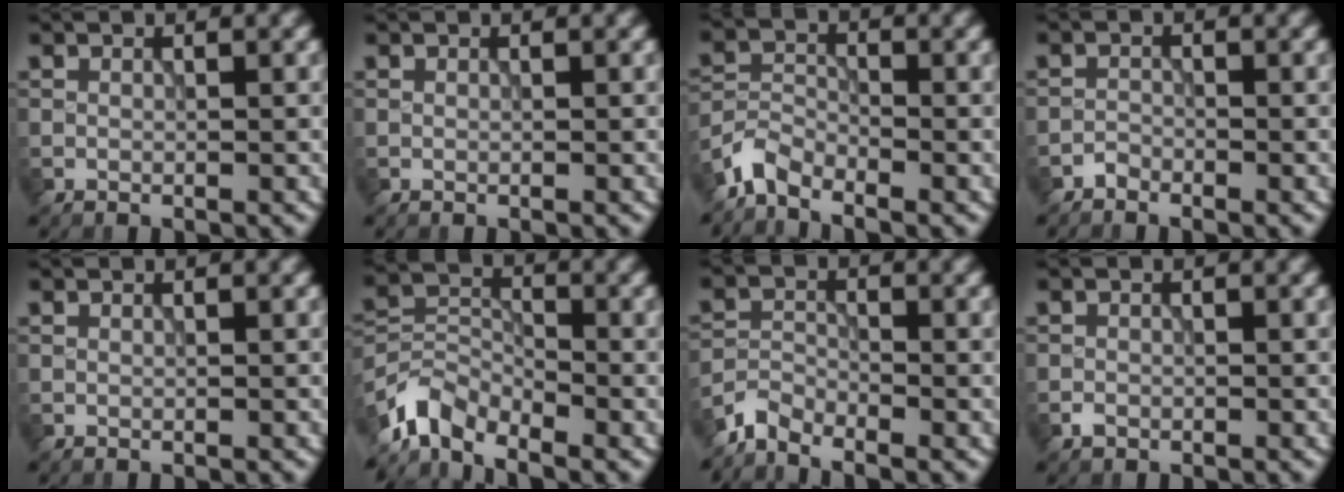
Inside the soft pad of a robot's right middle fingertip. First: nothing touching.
{"total": 0.0}
{"total": 3.0, "force": [-2.6, 1.0, 0.9], "torque": [-0.020, 0.003, -0.066]}
{"total": 1.0, "force": [-0.9, 0.3, 0.0], "torque": [0.004, 0.001, -0.020]}
{"total": 0.0}
{"total": 4.7, "force": [-3.9, 2.0, 1.7], "torque": [-0.030, -0.002, -0.091]}
{"total": 2.5, "force": [-2.4, 0.6, 0.6], "torque": [-0.011, 0.000, -0.058]}
{"total": 0.8, "force": [-0.5, 0.5, 0.2], "torque": [0.000, -0.003, -0.010]}